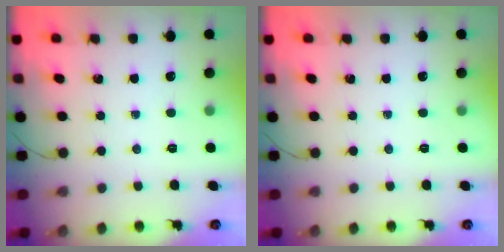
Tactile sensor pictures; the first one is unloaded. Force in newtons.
{"total": 0.0}